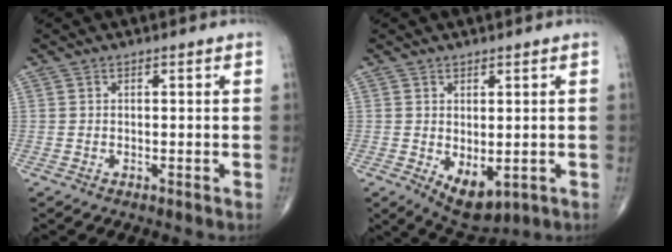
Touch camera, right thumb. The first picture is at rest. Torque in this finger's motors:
{"motor_torque": [-0.09, 0.64, 0.37, 0.31, 0.14]}